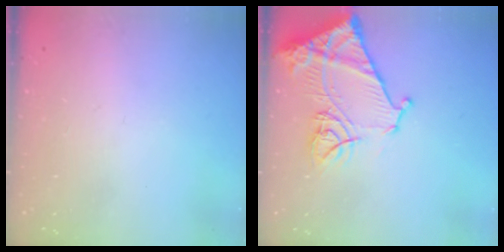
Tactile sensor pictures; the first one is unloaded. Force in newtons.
{"total": 17.3, "press": 17.3, "slide": 1.6}